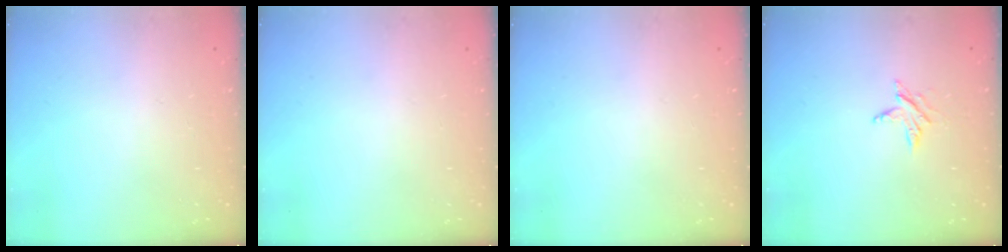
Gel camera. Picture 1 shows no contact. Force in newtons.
{"total": 0.0}
{"total": 0.0}
{"total": 3.8, "press": 3.8, "slide": 0.5}